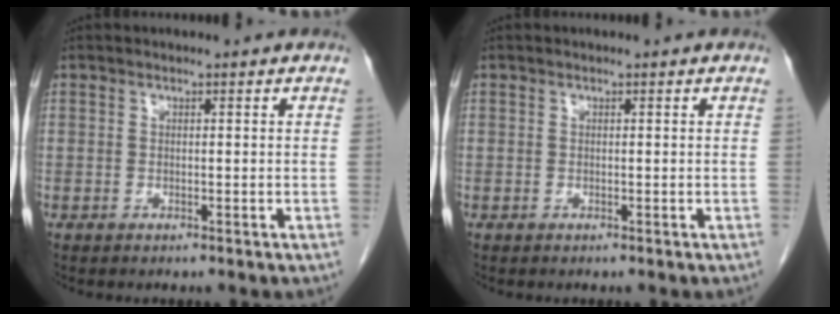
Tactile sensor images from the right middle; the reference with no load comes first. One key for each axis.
{"total": 0.0}